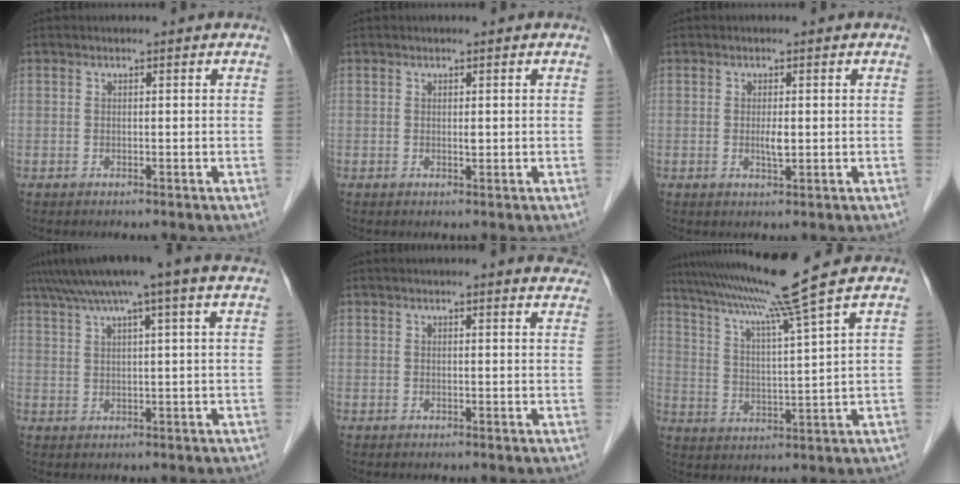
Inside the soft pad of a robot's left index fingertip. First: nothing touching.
{"total": 0.5, "force": [0.1, 0.2, 0.5], "torque": [-0.008, -0.001, 0.001]}
{"total": 1.8, "force": [-0.1, 0.4, 1.7], "torque": [-0.034, -0.002, 0.000]}
{"total": 10.4, "force": [7.8, -1.1, 6.9], "torque": [-0.115, 0.033, 0.104]}
{"total": 7.8, "force": [7.3, 0.8, 2.6], "torque": [-0.022, 0.002, 0.062]}
{"total": 12.4, "force": [10.0, -3.6, 6.5], "torque": [-0.116, -0.016, 0.167]}